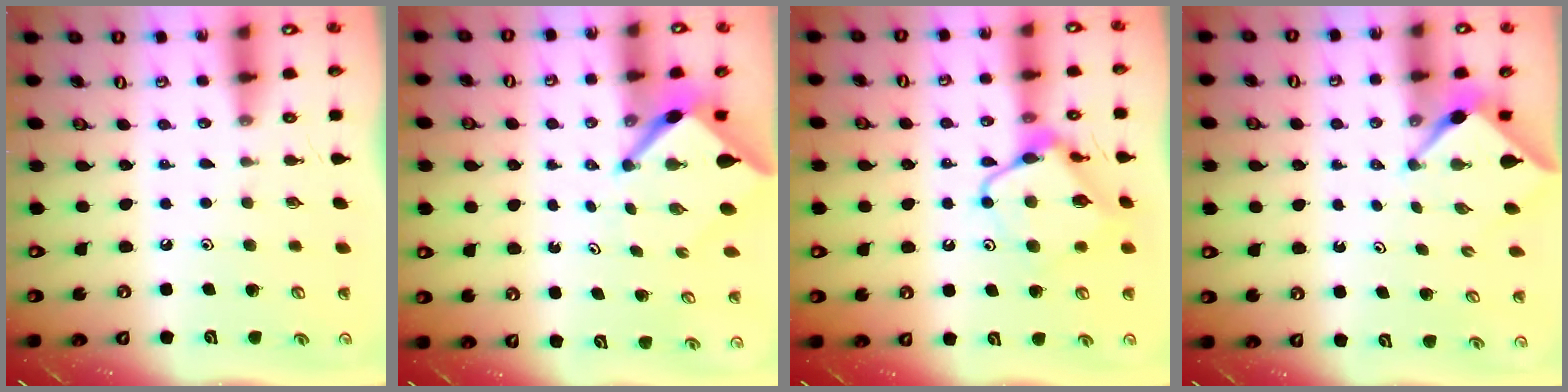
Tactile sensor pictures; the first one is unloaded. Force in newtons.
{"total": 4.4, "press": 4.4, "slide": 0.5}
{"total": 11.6, "press": 11.6, "slide": 0.3}
{"total": 3.1, "press": 3.0, "slide": 0.4}